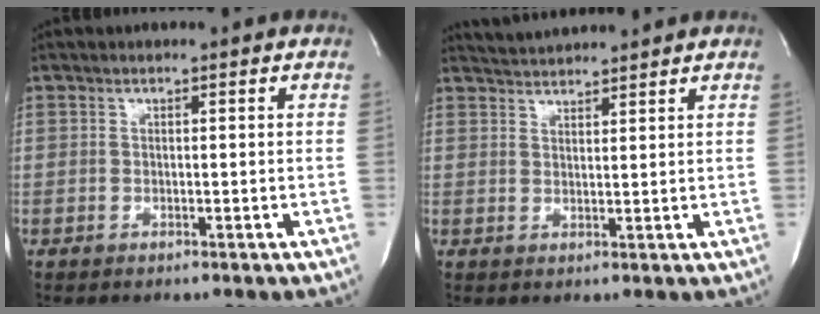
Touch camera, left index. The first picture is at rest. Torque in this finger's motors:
{"motor_torque": [-0.58, -0.37, 0.14, 0.09]}